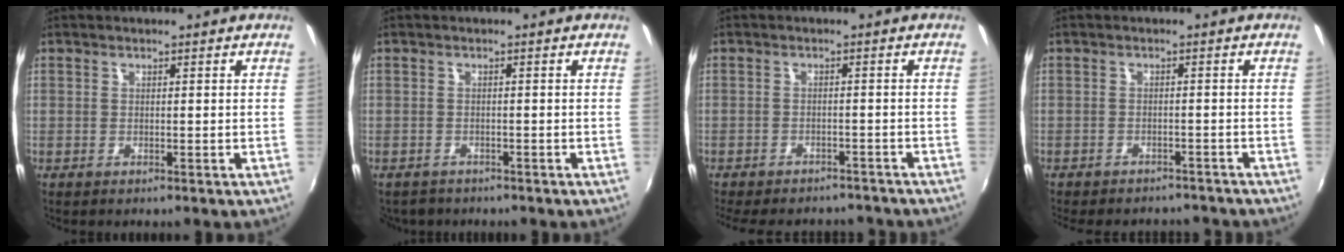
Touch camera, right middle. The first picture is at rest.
{"total": 3.5, "force": [-2.8, 1.9, 0.7], "torque": [-0.023, -0.008, -0.047]}
{"total": 13.2, "force": [-11.3, 4.7, 5.0], "torque": [-0.114, -0.012, -0.151]}
{"total": 10.3, "force": [-9.0, 3.5, 3.5], "torque": [-0.083, -0.013, -0.121]}